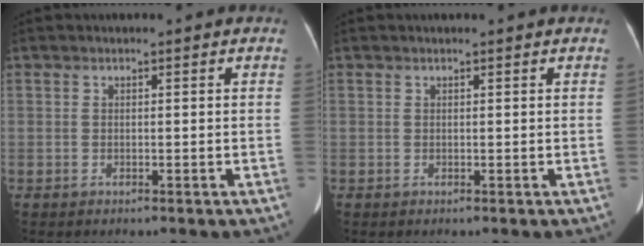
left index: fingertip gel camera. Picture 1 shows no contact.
{"total": 1.0, "force": [0.9, 0.0, 0.5], "torque": [-0.009, 0.016, 0.016]}